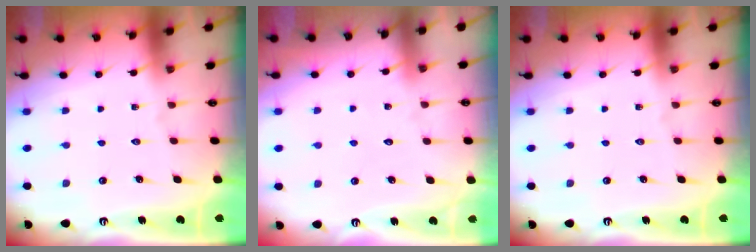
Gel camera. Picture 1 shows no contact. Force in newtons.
{"total": 4.8, "press": 4.8, "slide": 0.5}
{"total": 0.0}